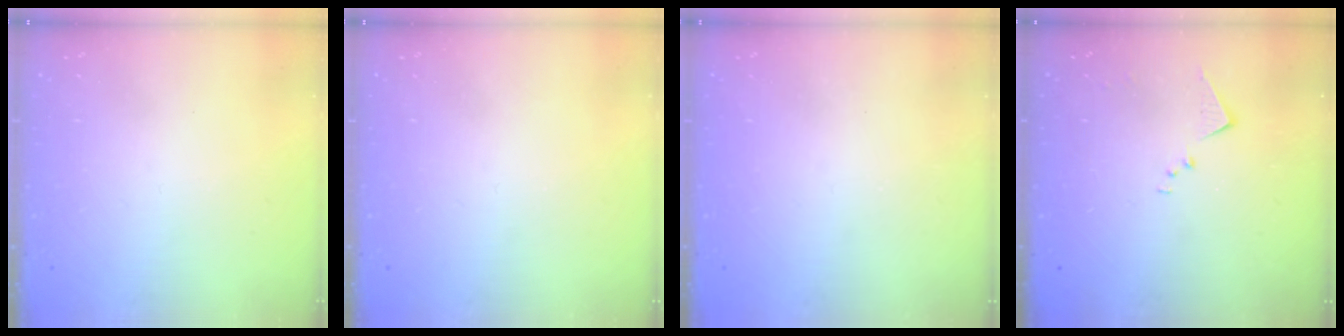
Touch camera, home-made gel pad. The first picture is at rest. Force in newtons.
{"total": 0.0}
{"total": 1.0, "press": 1.0, "slide": 0.1}
{"total": 7.5, "press": 7.4, "slide": 0.6}